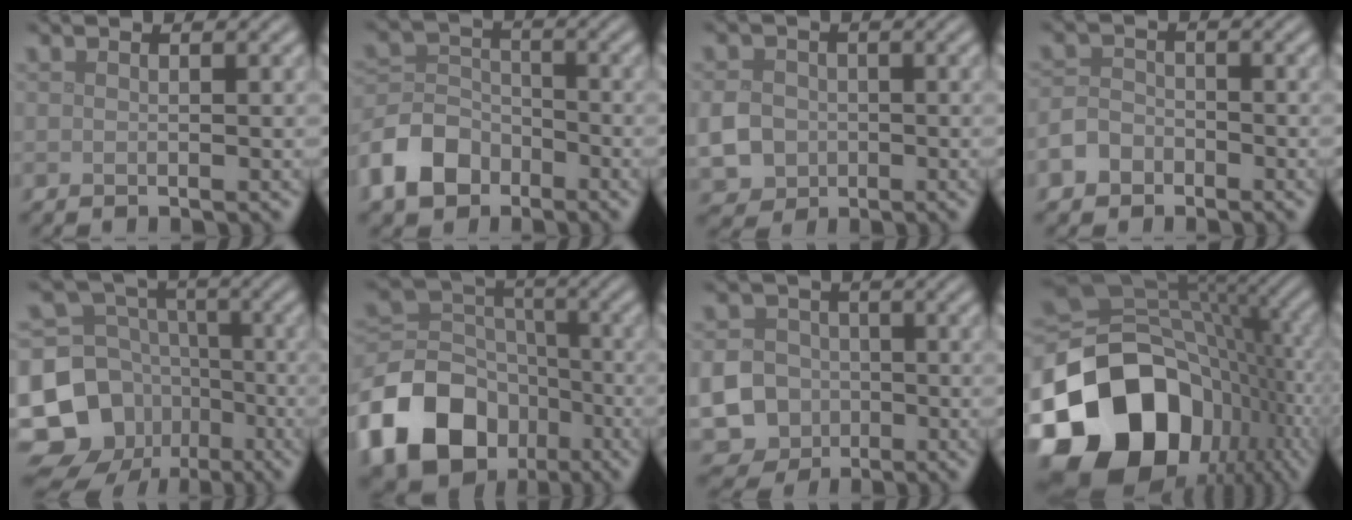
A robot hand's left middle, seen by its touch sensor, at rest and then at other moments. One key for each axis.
{"total": 5.8, "fx": -3.5, "fy": 4.0, "fz": 2.4, "tx": -0.049, "ty": 0.002, "tz": -0.082}
{"total": 4.0, "fx": -0.8, "fy": 3.5, "fz": 1.8, "tx": -0.045, "ty": -0.005, "tz": -0.018}
{"total": 2.7, "fx": -1.7, "fy": 1.9, "fz": 1.0, "tx": -0.018, "ty": 0.002, "tz": -0.040}
{"total": 14.5, "fx": -7.5, "fy": 11.7, "fz": 4.3, "tx": -0.105, "ty": -0.028, "tz": -0.131}
{"total": 14.9, "fx": -7.7, "fy": 11.0, "fz": 6.5, "tx": -0.170, "ty": -0.013, "tz": -0.144}
{"total": 13.9, "fx": -4.3, "fy": 12.7, "fz": 3.7, "tx": -0.107, "ty": -0.036, "tz": -0.099}
{"total": 18.9, "fx": -6.5, "fy": 14.0, "fz": 10.9, "tx": -0.232, "ty": -0.039, "tz": -0.098}